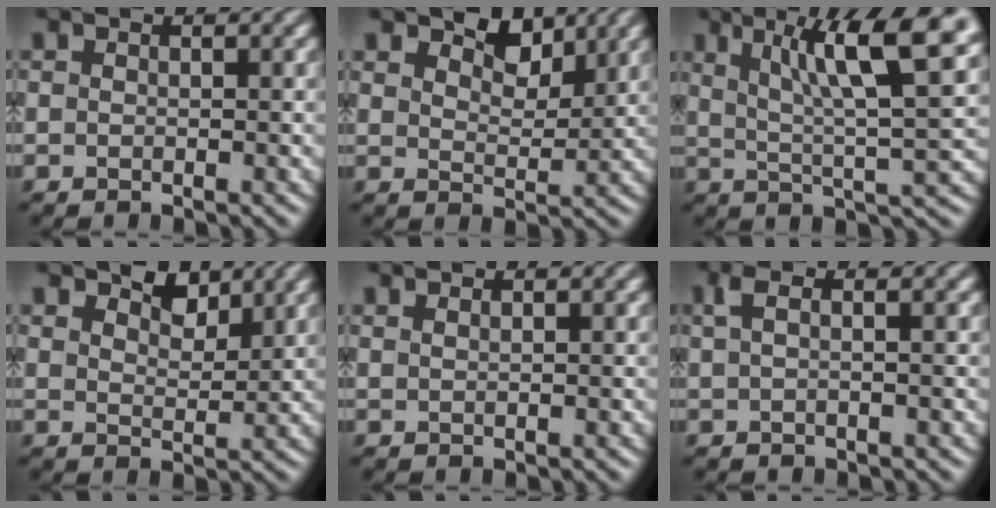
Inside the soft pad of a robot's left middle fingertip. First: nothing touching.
{"total": 3.7, "force": [3.0, 1.5, 1.5], "torque": [-0.021, -0.001, 0.038]}
{"total": 10.3, "force": [4.9, 2.0, 8.8], "torque": [-0.130, 0.022, 0.083]}
{"total": 3.2, "force": [2.6, 1.3, 1.3], "torque": [-0.016, 0.009, 0.031]}
{"total": 0.9, "force": [0.7, 0.3, 0.3], "torque": [-0.003, 0.003, 0.008]}
{"total": 1.8, "force": [0.7, 0.5, 1.6], "torque": [-0.029, 0.010, 0.006]}